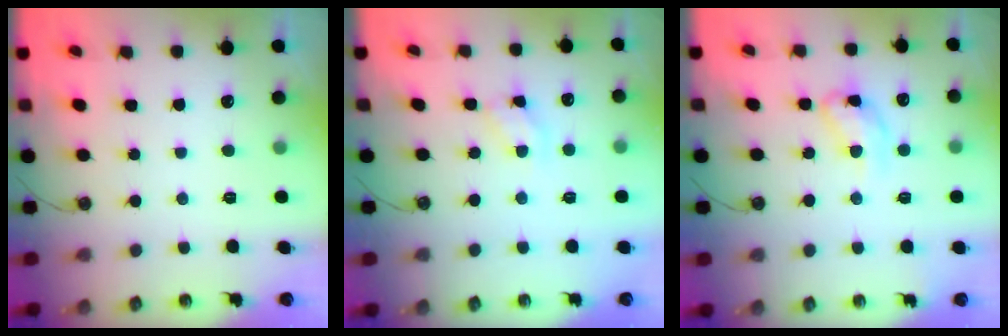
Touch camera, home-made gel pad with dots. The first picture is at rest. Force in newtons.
{"total": 5.2, "press": 5.2, "slide": 0.3}
{"total": 12.3, "press": 12.3, "slide": 0.8}